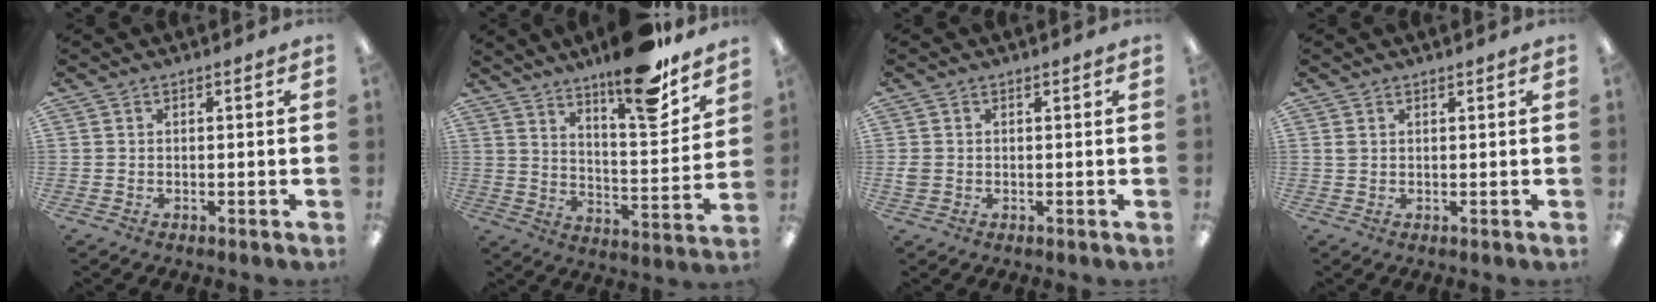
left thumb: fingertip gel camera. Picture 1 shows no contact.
{"total": 17.5, "force": [13.7, 4.5, 10.0], "torque": [-0.144, -0.096, 0.223]}
{"total": 1.7, "force": [0.0, 1.5, 0.6], "torque": [-0.012, 0.004, 0.000]}
{"total": 1.1, "force": [0.7, 0.6, 0.5], "torque": [-0.012, 0.001, 0.013]}